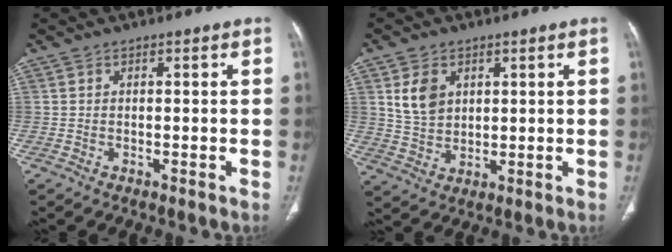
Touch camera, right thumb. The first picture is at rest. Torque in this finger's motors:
{"motor_torque": [-0.42, 0.47, -0.05, 0.08, 0.03]}